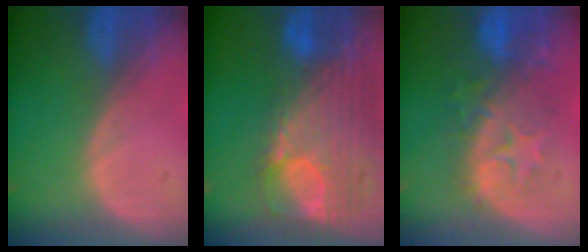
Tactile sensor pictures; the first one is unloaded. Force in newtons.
{"total": 12.3, "press": 10.4, "slide": 6.5}
{"total": 10.1, "press": 8.8, "slide": 4.9}